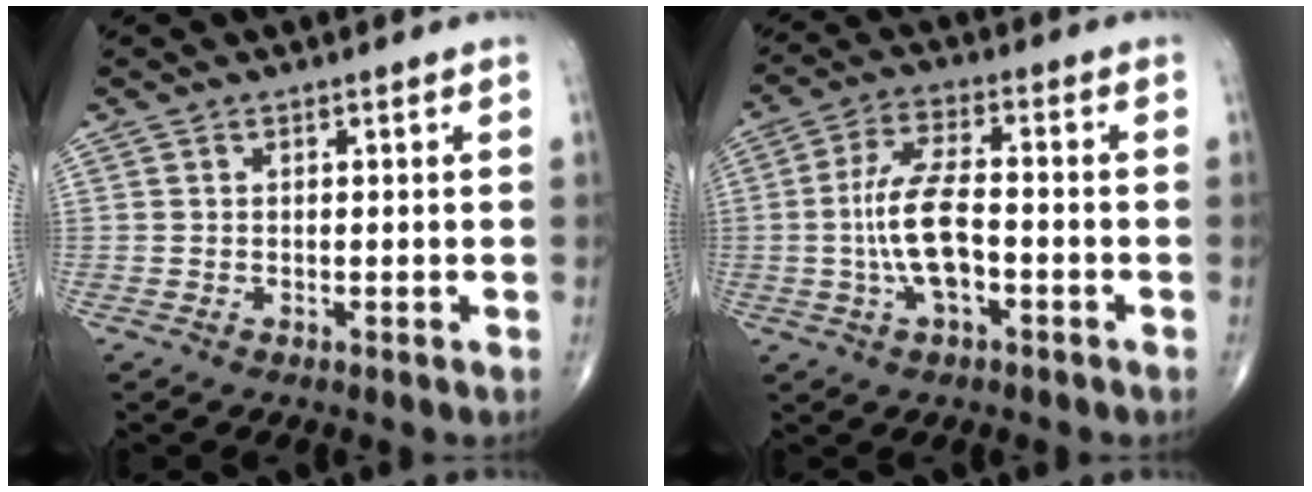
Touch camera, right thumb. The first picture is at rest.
{"total": 9.9, "force": [-1.9, 3.9, 8.9], "torque": [-0.183, 0.024, -0.040]}